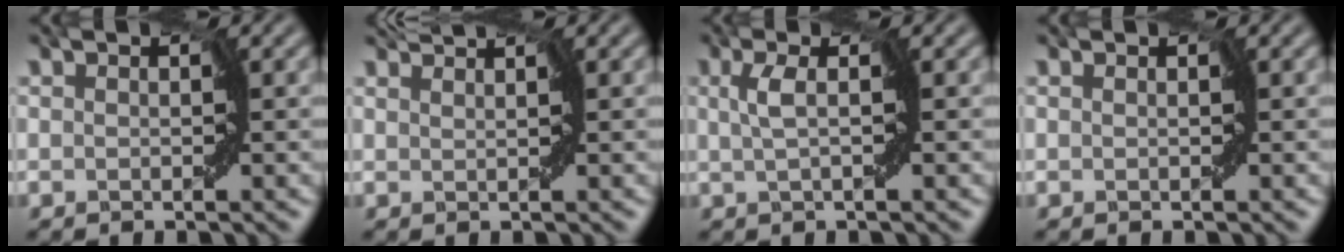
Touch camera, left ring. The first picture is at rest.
{"total": 0.8, "force": [0.6, -0.4, 0.2], "torque": [-0.004, 0.005, 0.011]}
{"total": 1.3, "force": [0.4, -0.2, 1.2], "torque": [-0.028, 0.003, 0.007]}
{"total": 0.0}